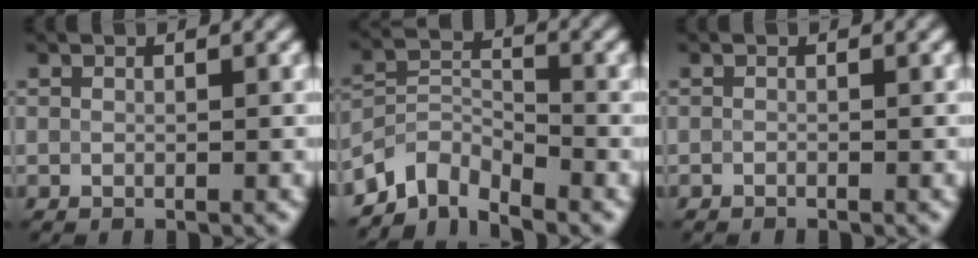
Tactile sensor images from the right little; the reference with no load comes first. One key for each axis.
{"total": 4.2, "fx": -3.7, "fy": 1.7, "fz": 1.1, "tx": -0.009, "ty": 0.001, "tz": -0.083}
{"total": 0.0}